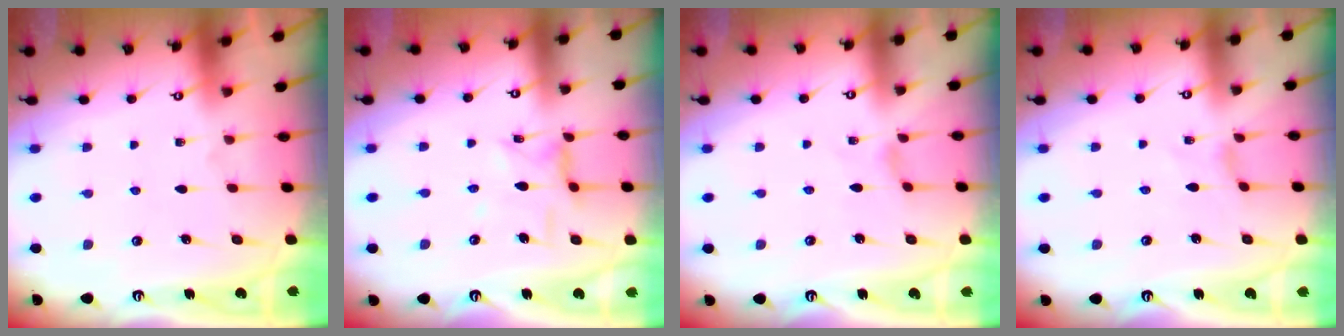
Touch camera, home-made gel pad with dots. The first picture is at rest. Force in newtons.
{"total": 4.5, "press": 4.5, "slide": 0.4}
{"total": 0.0}
{"total": 0.0}